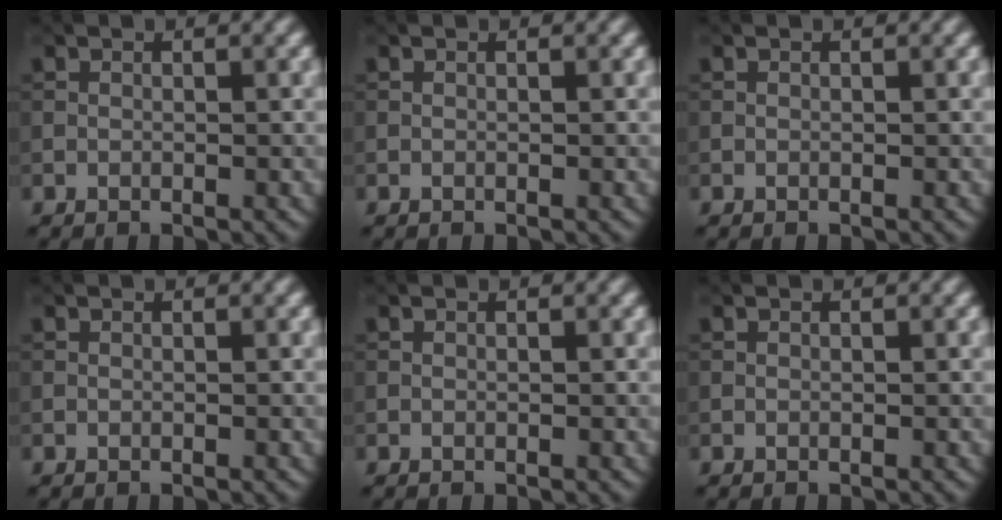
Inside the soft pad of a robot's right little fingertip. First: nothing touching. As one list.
[{"total": 0.0}, {"total": 0.0}, {"total": 0.0}, {"total": 0.0}, {"total": 0.0}]